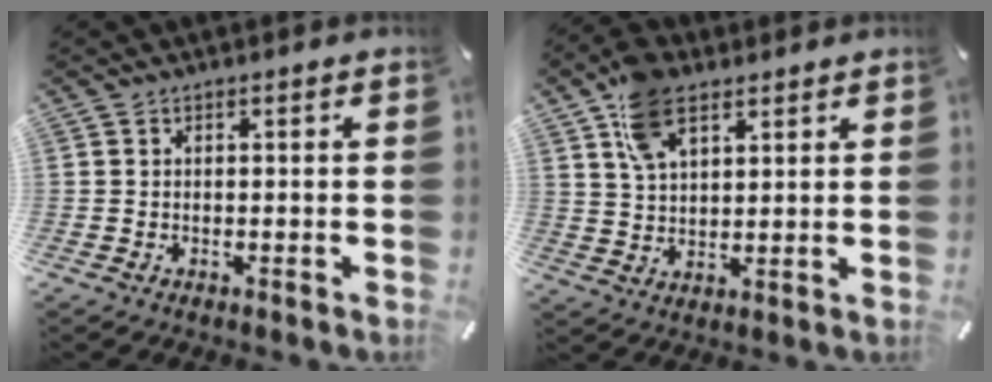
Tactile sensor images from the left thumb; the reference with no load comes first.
{"total": 10.1, "force": [5.6, 5.8, 6.2], "torque": [-0.125, -0.003, 0.109]}